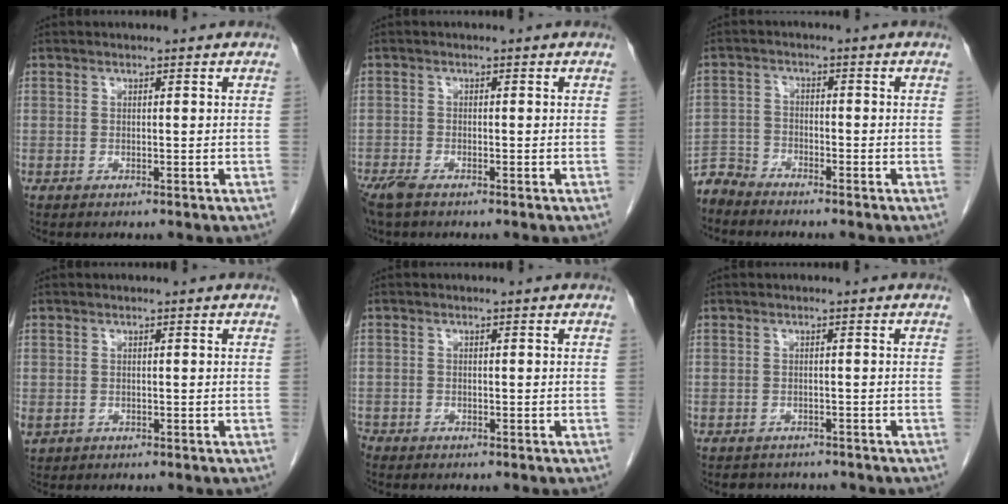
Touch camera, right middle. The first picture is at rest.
{"total": 3.7, "force": [-2.8, 1.0, 2.1], "torque": [-0.048, -0.011, -0.050]}
{"total": 3.7, "force": [-3.7, 0.4, -0.3], "torque": [0.013, -0.012, -0.073]}
{"total": 1.7, "force": [-0.6, 1.4, 0.7], "torque": [-0.019, 0.000, -0.001]}
{"total": 2.3, "force": [-1.9, 1.1, 0.5], "torque": [-0.013, -0.001, -0.031]}
{"total": 3.8, "force": [-3.4, 1.6, 0.2], "torque": [-0.005, 0.000, -0.045]}